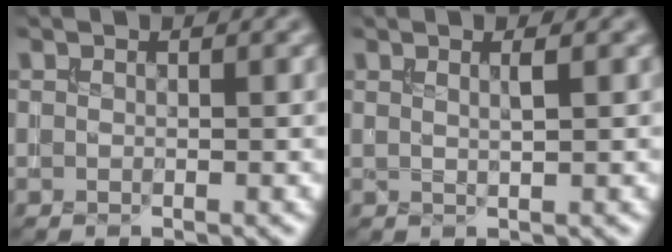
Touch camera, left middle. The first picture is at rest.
{"total": 1.4, "force": [0.6, 0.4, 1.2], "torque": [-0.016, 0.002, 0.006]}